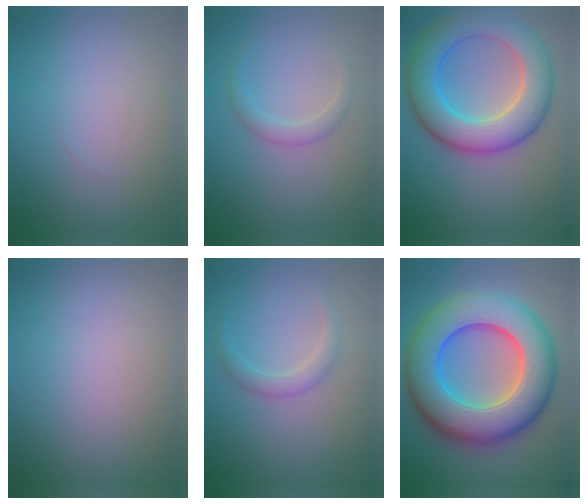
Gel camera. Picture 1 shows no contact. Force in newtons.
{"total": 1.5, "press": 1.5, "slide": 0.0}
{"total": 9.2, "press": 9.2, "slide": 0.2}
{"total": 0.0}
{"total": 1.7, "press": 1.7, "slide": 0.1}
{"total": 13.9, "press": 13.9, "slide": 0.2}